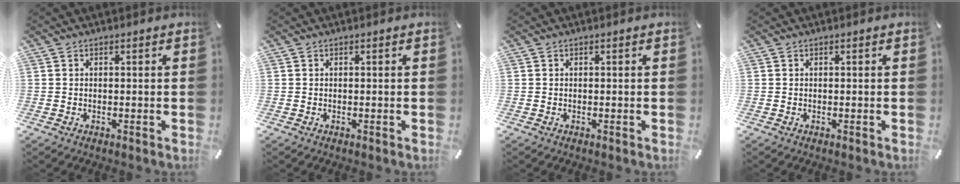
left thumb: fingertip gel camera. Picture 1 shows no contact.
{"total": 0.0}
{"total": 0.0}
{"total": 0.0}